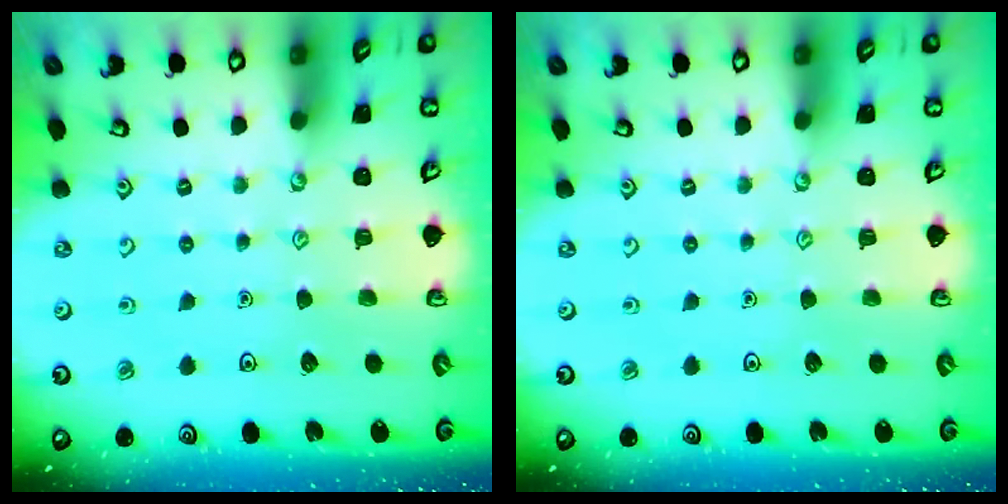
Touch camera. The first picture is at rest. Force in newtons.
{"total": 0.0}